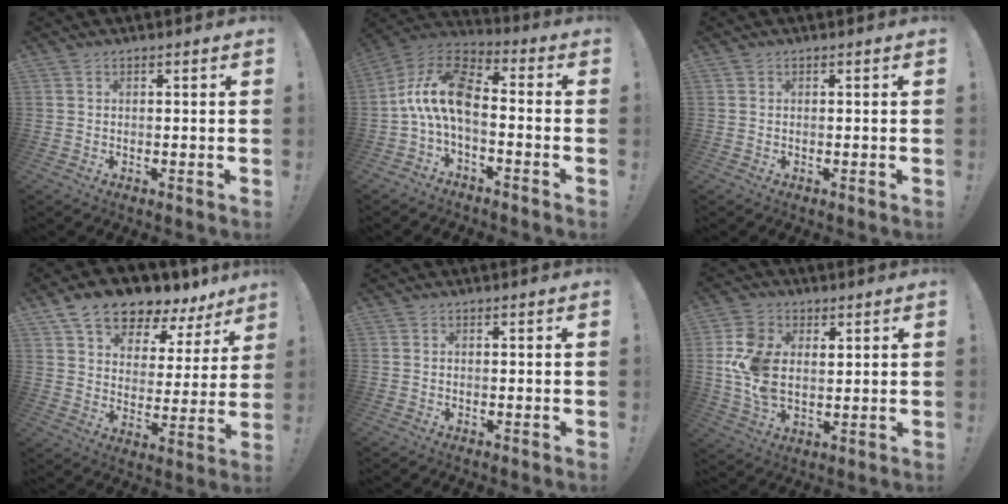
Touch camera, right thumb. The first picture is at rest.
{"total": 13.7, "force": [-1.2, 7.3, 11.6], "torque": [-0.225, 0.019, -0.014]}
{"total": 0.0}
{"total": 11.8, "force": [9.8, 5.0, 4.3], "torque": [-0.086, -0.079, 0.176]}
{"total": 0.0}
{"total": 12.9, "force": [2.6, 9.3, 8.6], "torque": [-0.172, -0.009, 0.051]}